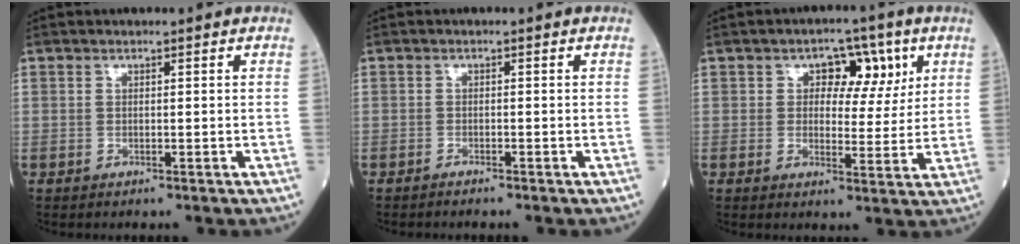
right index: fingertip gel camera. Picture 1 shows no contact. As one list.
[{"total": 0.8, "force": [-0.8, -0.1, 0.1], "torque": [-0.005, -0.001, -0.014]}, {"total": 6.7, "force": [2.6, 3.9, 4.7], "torque": [-0.054, 0.012, 0.035]}]